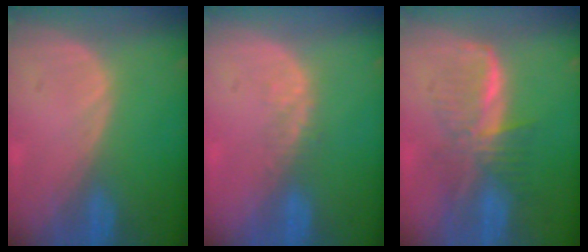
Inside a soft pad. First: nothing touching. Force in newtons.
{"total": 2.2, "press": 1.6, "slide": 1.5}
{"total": 6.5, "press": 6.3, "slide": 1.6}